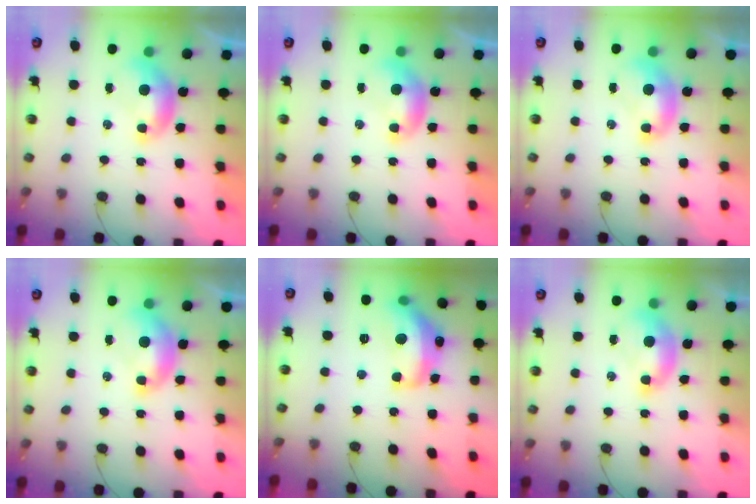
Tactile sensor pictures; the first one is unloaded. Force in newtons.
{"total": 0.0}
{"total": 1.1, "press": 1.1, "slide": 0.1}
{"total": 1.5, "press": 1.3, "slide": 0.6}
{"total": 10.7, "press": 10.7, "slide": 0.8}
{"total": 1.7, "press": 1.6, "slide": 0.7}